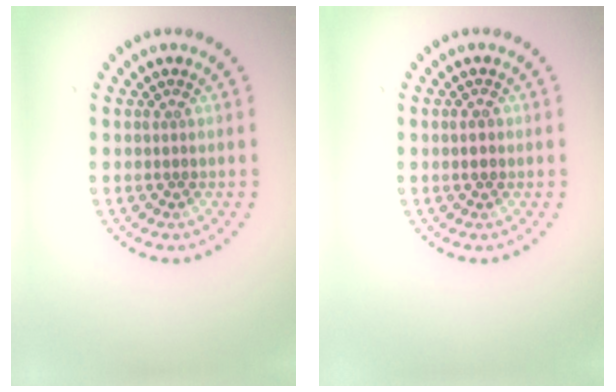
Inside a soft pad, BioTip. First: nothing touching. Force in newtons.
{"total": 1.5, "press": 1.5, "slide": 0.1}